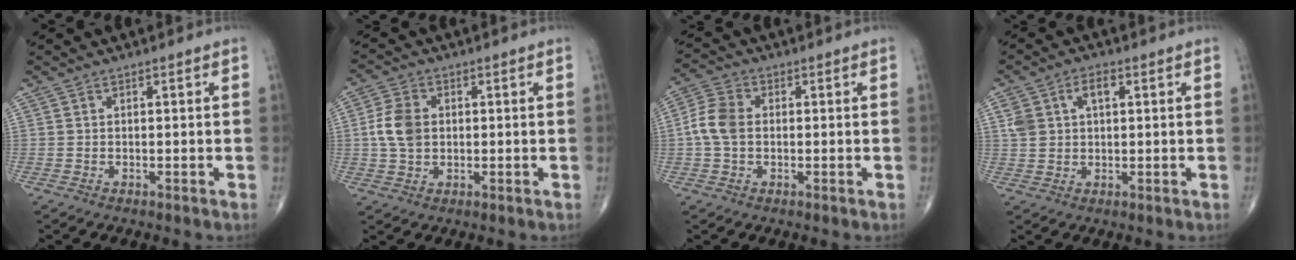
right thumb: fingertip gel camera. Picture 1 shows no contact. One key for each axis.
{"total": 6.5, "fx": 0.4, "fy": 4.7, "fz": 4.5, "tx": -0.087, "ty": 0.005, "tz": 0.007}
{"total": 6.3, "fx": -0.1, "fy": 4.4, "fz": 4.5, "tx": -0.100, "ty": 0.017, "tz": -0.009}
{"total": 6.1, "fx": 1.9, "fy": 3.8, "fz": 4.3, "tx": -0.074, "ty": 0.010, "tz": 0.038}